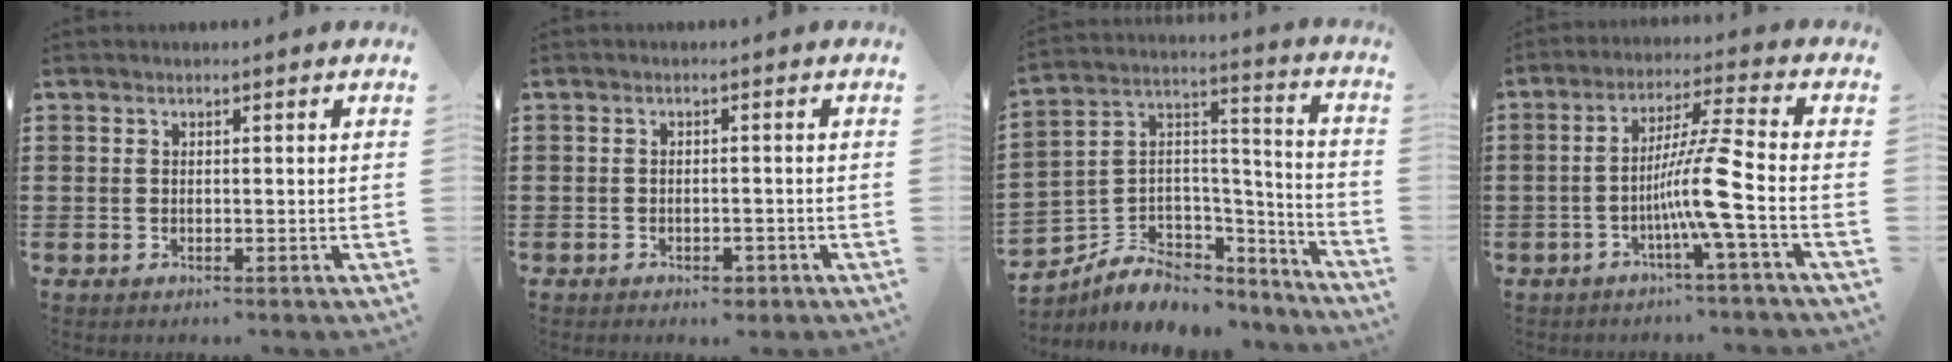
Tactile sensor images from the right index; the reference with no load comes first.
{"total": 1.2, "force": [-1.1, 0.6, 0.3], "torque": [-0.010, -0.001, -0.022]}
{"total": 5.5, "force": [-3.3, 4.2, 1.0], "torque": [-0.040, -0.011, -0.061]}
{"total": 9.2, "force": [-2.8, -0.7, 8.7], "torque": [-0.156, -0.007, -0.055]}